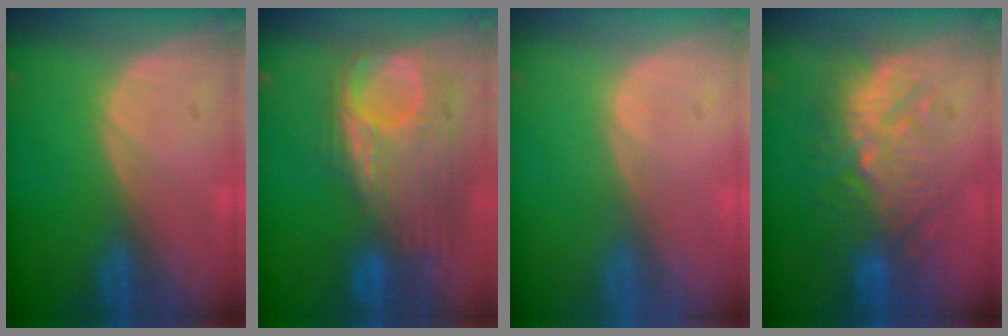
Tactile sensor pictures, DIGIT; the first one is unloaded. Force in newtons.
{"total": 12.0, "press": 10.4, "slide": 5.9}
{"total": 0.6, "press": 0.1, "slide": 0.6}
{"total": 9.2, "press": 9.0, "slide": 1.8}